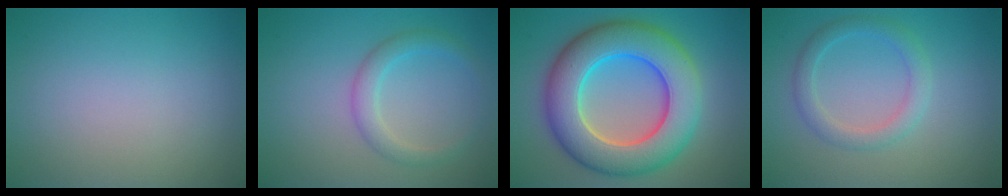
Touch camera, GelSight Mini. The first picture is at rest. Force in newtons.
{"total": 2.4, "press": 2.4, "slide": 0.2}
{"total": 11.3, "press": 11.3, "slide": 0.3}
{"total": 2.6, "press": 2.6, "slide": 0.2}